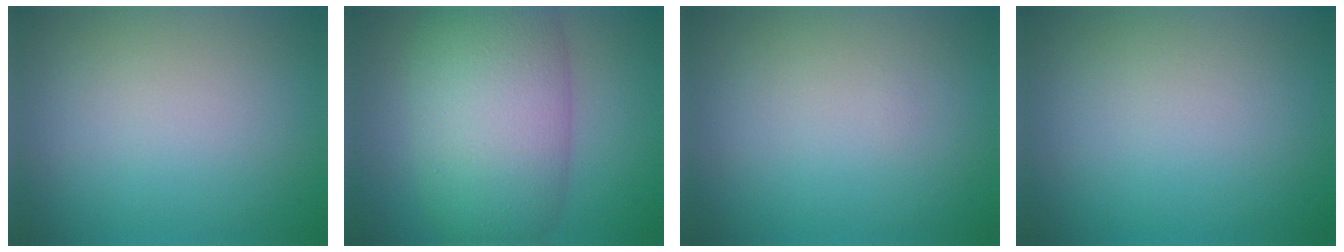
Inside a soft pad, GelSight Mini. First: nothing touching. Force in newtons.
{"total": 10.7, "press": 10.7, "slide": 0.3}
{"total": 0.0}
{"total": 0.0}